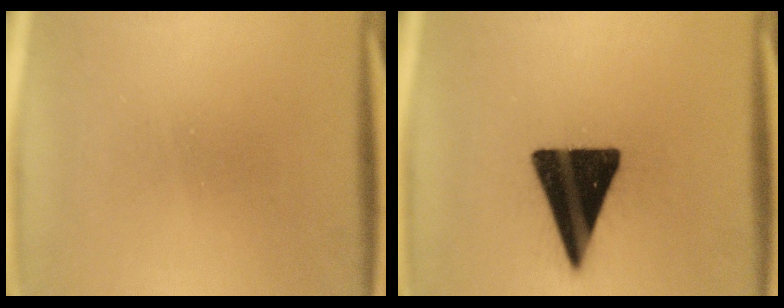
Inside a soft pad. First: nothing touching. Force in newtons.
{"total": 18.8}